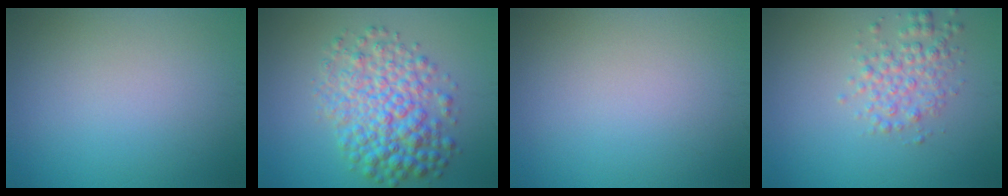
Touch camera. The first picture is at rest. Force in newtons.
{"total": 6.7, "press": 6.7, "slide": 0.1}
{"total": 0.0}
{"total": 2.8, "press": 2.8, "slide": 0.0}